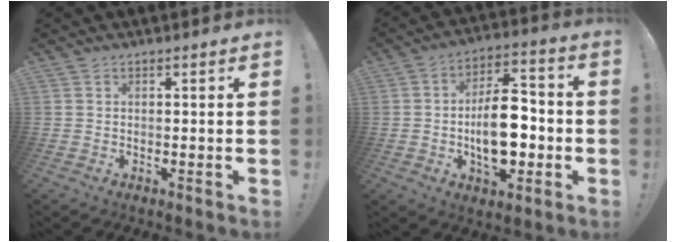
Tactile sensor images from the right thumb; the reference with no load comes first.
{"total": 15.8, "force": [-3.0, 9.8, 11.9], "torque": [-0.178, 0.020, -0.049]}